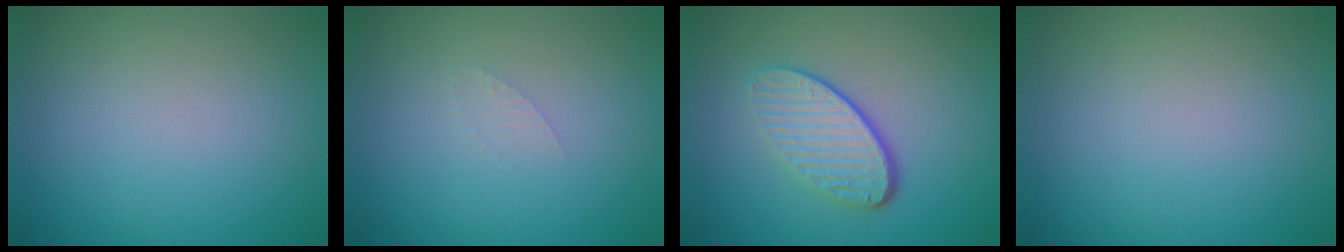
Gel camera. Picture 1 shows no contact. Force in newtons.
{"total": 0.7, "press": 0.7, "slide": 0.1}
{"total": 4.2, "press": 2.9, "slide": 3.0}
{"total": 0.0}